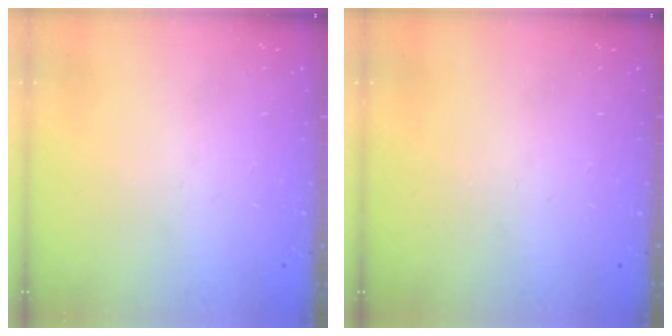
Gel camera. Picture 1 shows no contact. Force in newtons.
{"total": 0.0}